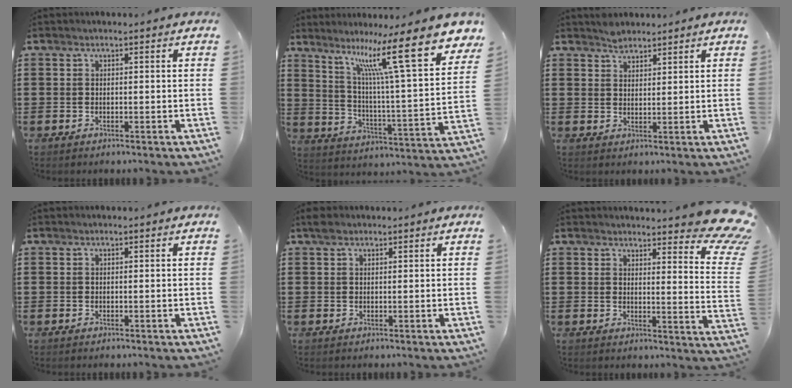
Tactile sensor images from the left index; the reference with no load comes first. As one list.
[{"total": 15.6, "force": [10.1, 1.5, 11.8], "torque": [-0.219, -0.061, 0.156]}, {"total": 2.3, "force": [2.1, 0.8, 0.3], "torque": [-0.012, 0.001, 0.042]}, {"total": 0.0}, {"total": 1.4, "force": [1.0, 0.8, 0.7], "torque": [-0.017, 0.005, 0.018]}, {"total": 6.8, "force": [5.8, 0.8, 3.5], "torque": [-0.051, -0.038, 0.099]}]